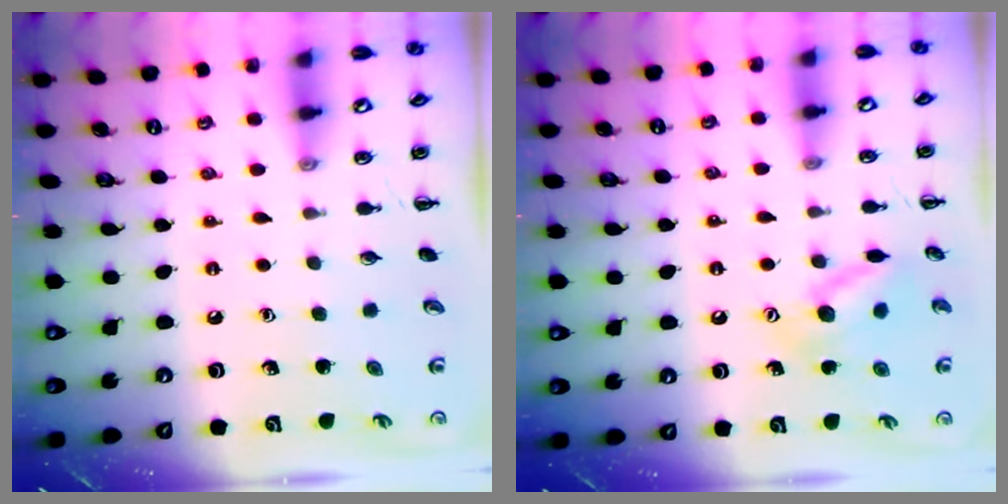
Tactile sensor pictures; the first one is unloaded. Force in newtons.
{"total": 11.6, "press": 11.4, "slide": 2.1}